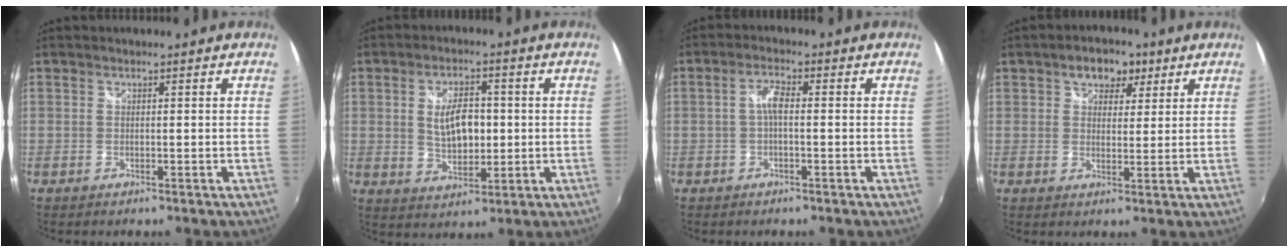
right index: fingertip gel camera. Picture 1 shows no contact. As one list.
[{"total": 8.4, "force": [0.5, 4.6, 7.0], "torque": [-0.124, 0.003, 0.017]}, {"total": 2.9, "force": [-0.4, 0.9, 2.7], "torque": [-0.056, 0.009, -0.007]}, {"total": 6.3, "force": [3.3, 4.2, 3.2], "torque": [-0.047, 0.016, 0.048]}]